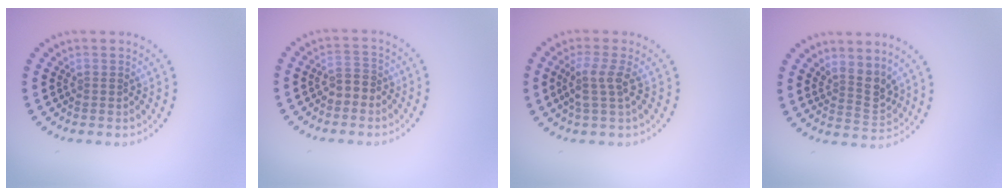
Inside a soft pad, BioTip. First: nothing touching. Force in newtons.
{"total": 2.0, "press": 1.9, "slide": 0.6}
{"total": 2.5, "press": 2.0, "slide": 1.6}
{"total": 2.7, "press": 2.0, "slide": 1.8}